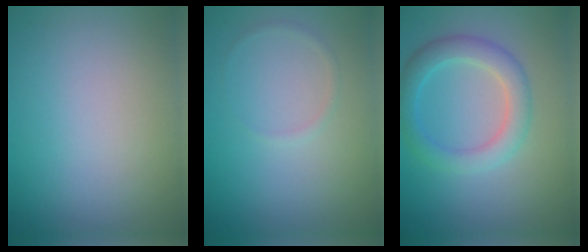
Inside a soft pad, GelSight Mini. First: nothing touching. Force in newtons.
{"total": 0.6, "press": 0.6, "slide": 0.1}
{"total": 3.6, "press": 3.6, "slide": 0.1}